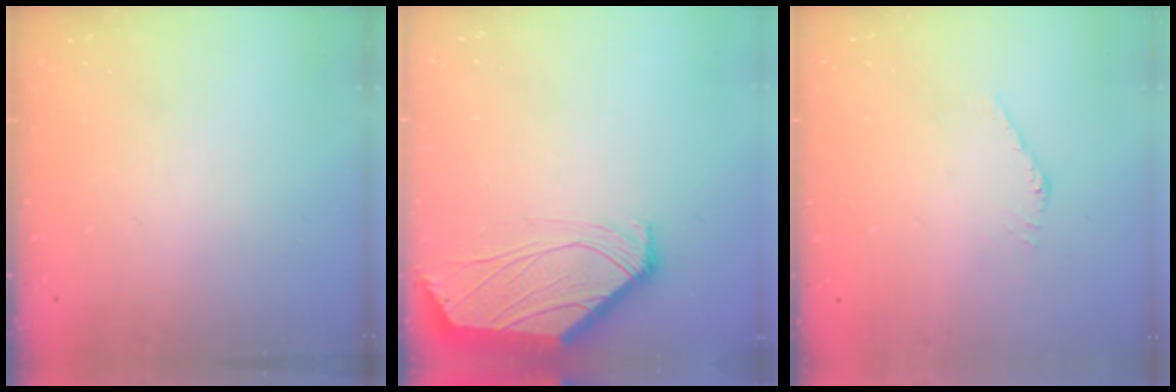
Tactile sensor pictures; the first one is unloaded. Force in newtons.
{"total": 0.7, "press": 0.5, "slide": 0.4}
{"total": 2.6, "press": 2.6, "slide": 0.1}